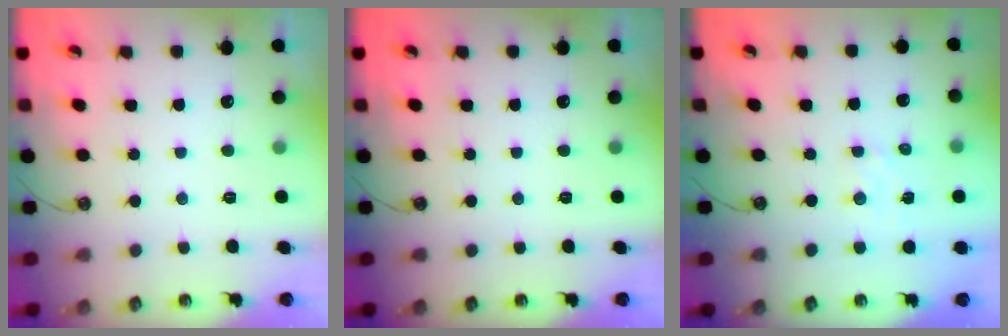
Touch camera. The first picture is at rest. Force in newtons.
{"total": 0.0}
{"total": 2.2, "press": 2.2, "slide": 0.4}